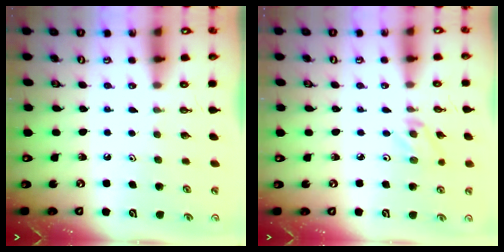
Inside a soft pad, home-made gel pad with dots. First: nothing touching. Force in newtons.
{"total": 2.6, "press": 2.6, "slide": 0.4}